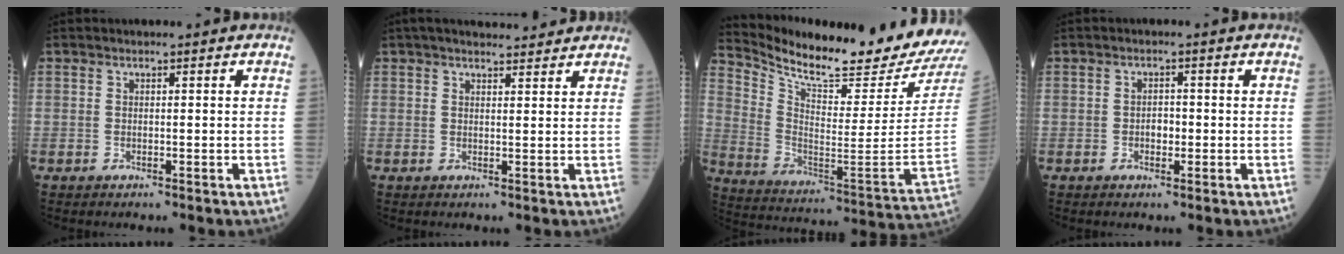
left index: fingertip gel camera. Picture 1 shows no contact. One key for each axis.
{"total": 8.8, "fx": 7.9, "fy": 1.6, "fz": 3.5, "tx": -0.049, "ty": 0.024, "tz": 0.102}
{"total": 21.5, "fx": 20.1, "fy": 0.0, "fz": 7.5, "tx": -0.159, "ty": -0.106, "tz": 0.300}
{"total": 1.7, "fx": -0.4, "fy": 1.0, "fz": 1.2, "tx": -0.019, "ty": 0.003, "tz": -0.006}